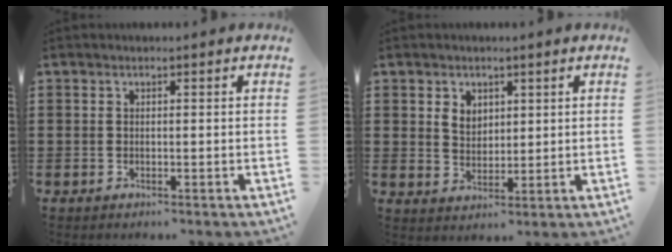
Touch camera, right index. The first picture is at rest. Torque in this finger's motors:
{"motor_torque": [0.04, -0.03, 0.12, 0.05]}